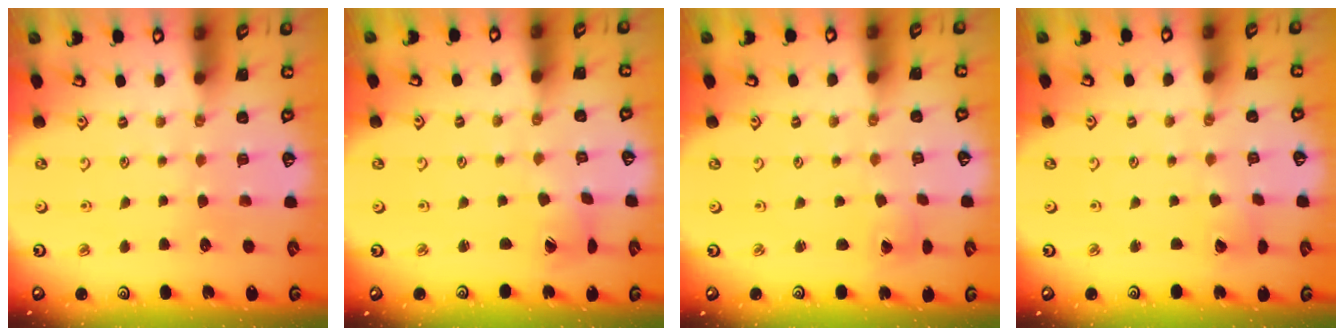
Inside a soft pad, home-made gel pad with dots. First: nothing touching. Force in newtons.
{"total": 2.5, "press": 2.5, "slide": 0.4}
{"total": 1.0, "press": 1.0, "slide": 0.0}
{"total": 1.8, "press": 1.7, "slide": 0.1}